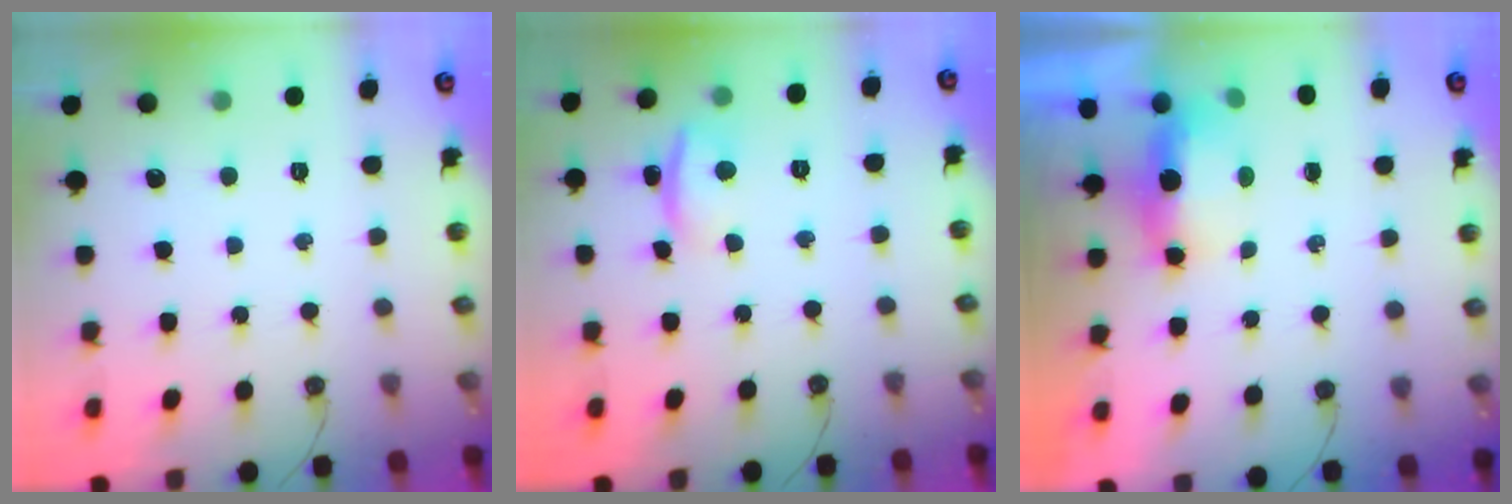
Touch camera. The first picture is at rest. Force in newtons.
{"total": 3.4, "press": 2.7, "slide": 2.1}
{"total": 5.7, "press": 5.6, "slide": 0.9}